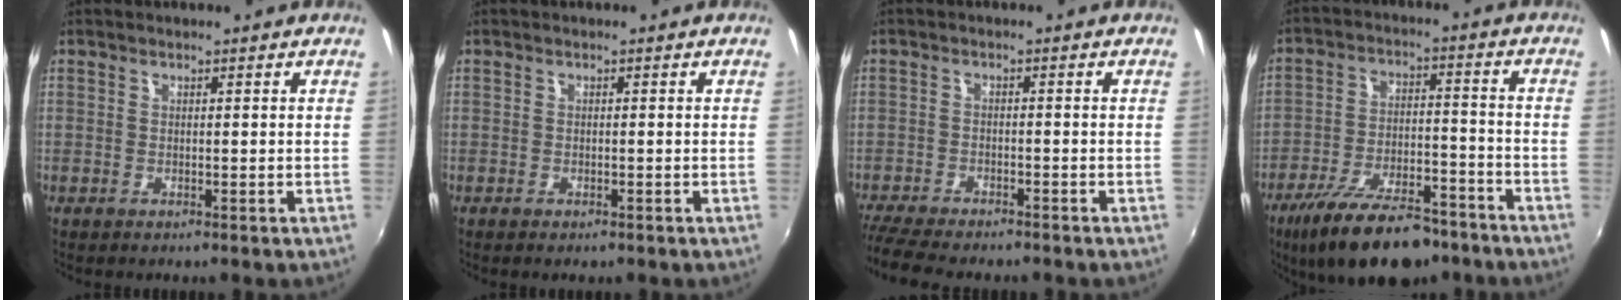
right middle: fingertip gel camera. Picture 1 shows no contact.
{"total": 1.0, "force": [-0.7, 0.4, 0.5], "torque": [-0.010, -0.003, -0.012]}
{"total": 9.7, "force": [-8.6, 1.7, 4.2], "torque": [-0.109, -0.032, -0.148]}
{"total": 18.9, "force": [-14.2, 6.7, 10.5], "torque": [-0.200, -0.022, -0.218]}